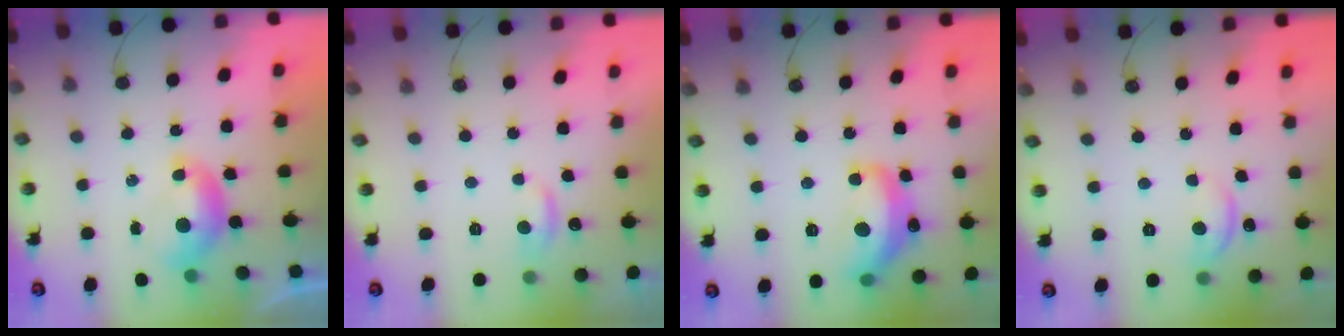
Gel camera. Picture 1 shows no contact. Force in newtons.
{"total": 0.6, "press": 0.2, "slide": 0.6}
{"total": 10.4, "press": 10.4, "slide": 0.8}
{"total": 4.5, "press": 4.4, "slide": 0.7}